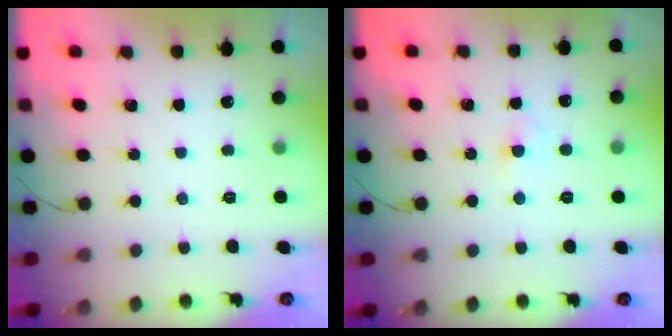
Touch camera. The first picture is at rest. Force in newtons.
{"total": 3.1, "press": 2.8, "slide": 1.2}